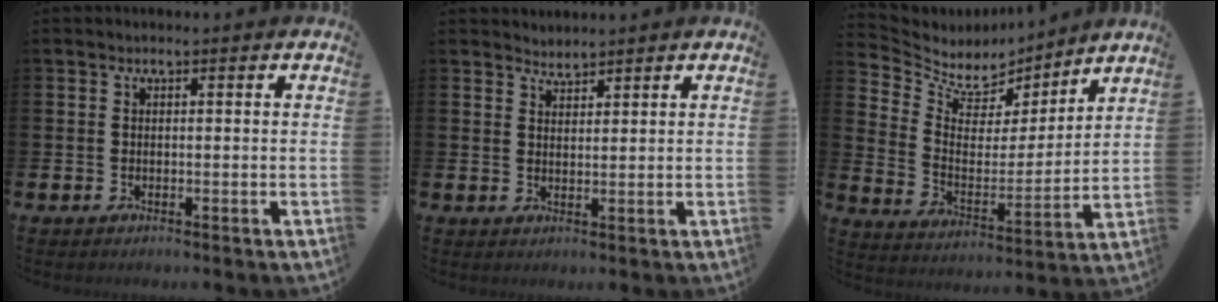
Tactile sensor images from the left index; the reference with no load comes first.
{"total": 2.2, "force": [2.2, 0.3, -0.3], "torque": [0.000, -0.008, 0.041]}
{"total": 6.8, "force": [5.9, 3.3, 0.9], "torque": [-0.067, -0.042, 0.103]}